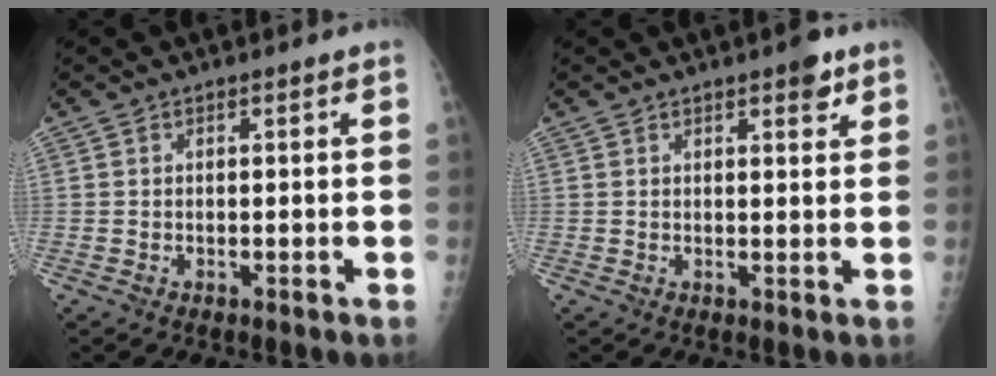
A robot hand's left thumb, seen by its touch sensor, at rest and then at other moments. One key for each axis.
{"total": 3.4, "fx": 2.1, "fy": 1.2, "fz": 2.3, "tx": -0.021, "ty": -0.008, "tz": 0.024}